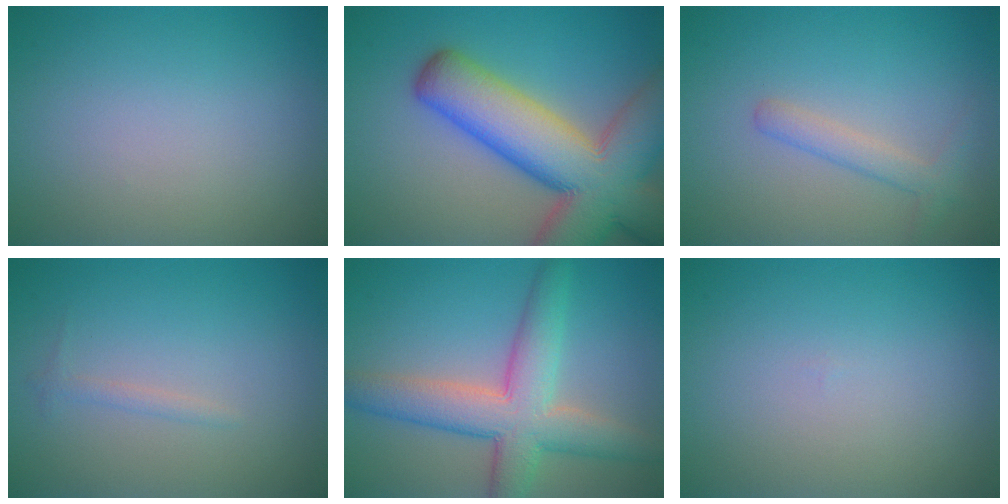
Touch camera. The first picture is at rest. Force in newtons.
{"total": 14.0, "press": 14.0, "slide": 0.9}
{"total": 2.0, "press": 2.0, "slide": 0.0}
{"total": 0.8, "press": 0.8, "slide": 0.0}
{"total": 7.1, "press": 7.1, "slide": 0.2}
{"total": 0.0}